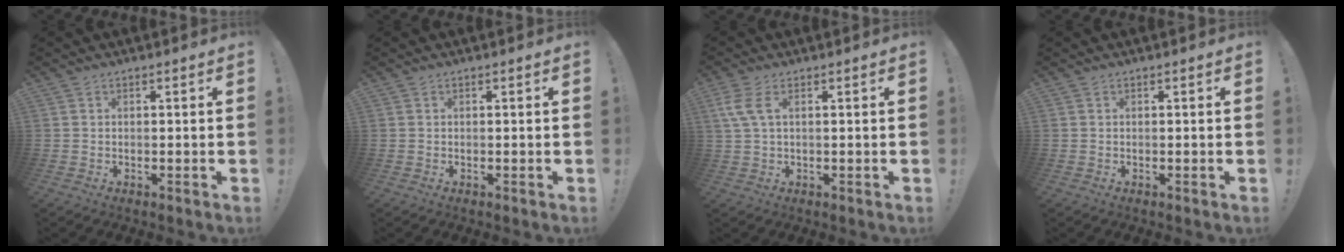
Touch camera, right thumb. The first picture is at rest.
{"total": 0.0}
{"total": 5.5, "force": [1.8, 2.0, 4.7], "torque": [-0.103, 0.003, 0.035]}
{"total": 0.0}